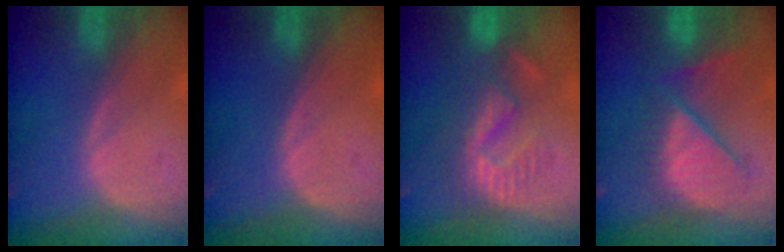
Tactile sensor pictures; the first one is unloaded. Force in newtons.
{"total": 0.0}
{"total": 9.0, "press": 8.3, "slide": 3.5}
{"total": 9.7, "press": 9.3, "slide": 3.0}